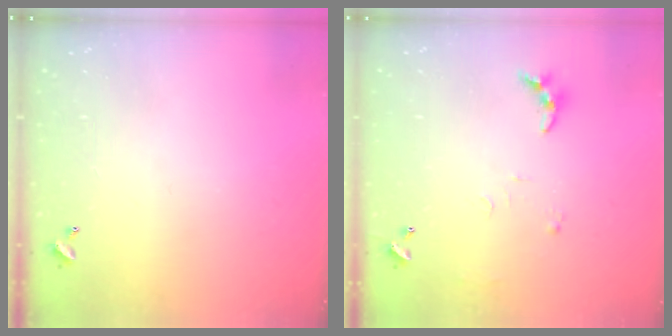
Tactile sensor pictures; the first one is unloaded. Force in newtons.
{"total": 7.9, "press": 7.9, "slide": 0.5}